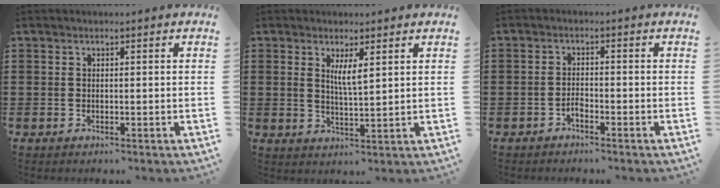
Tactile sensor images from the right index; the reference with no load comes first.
{"total": 3.4, "force": [1.5, 0.7, 3.0], "torque": [-0.064, 0.003, 0.024]}
{"total": 1.6, "force": [-1.2, 0.6, 0.8], "torque": [-0.018, 0.000, -0.024]}